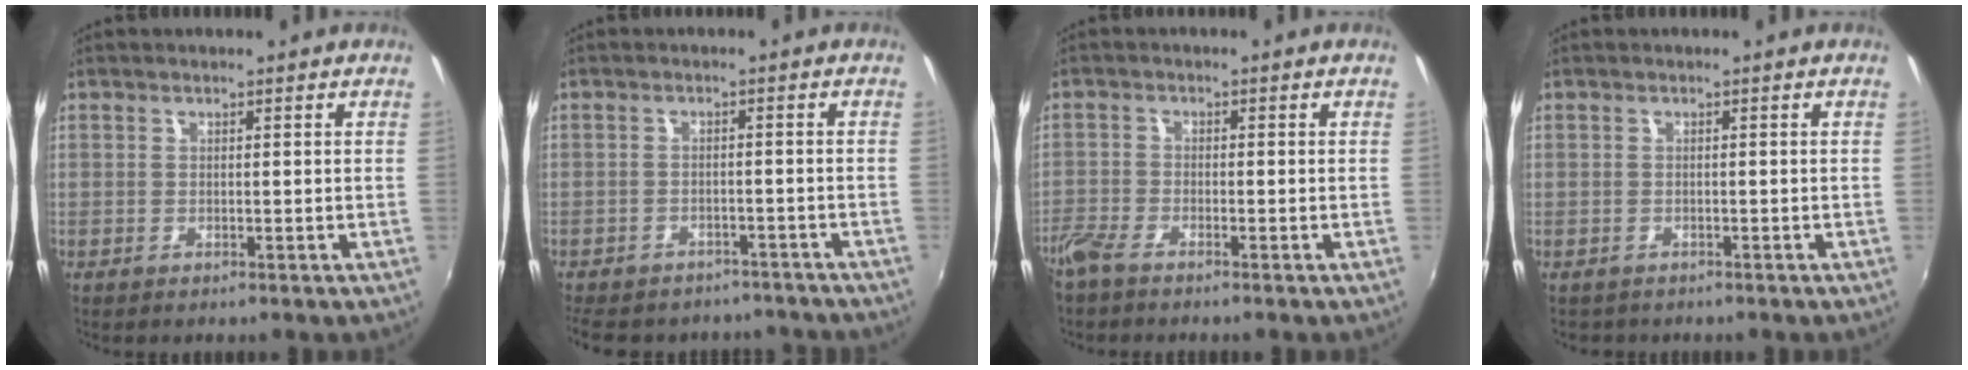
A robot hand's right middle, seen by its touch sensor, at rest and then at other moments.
{"total": 13.4, "force": [-11.2, 5.8, 4.5], "torque": [-0.109, -0.005, -0.145]}
{"total": 4.0, "force": [-3.4, 0.9, 1.8], "torque": [-0.054, -0.010, -0.073]}
{"total": 1.2, "force": [-0.8, 0.9, 0.0], "torque": [-0.005, -0.002, -0.012]}